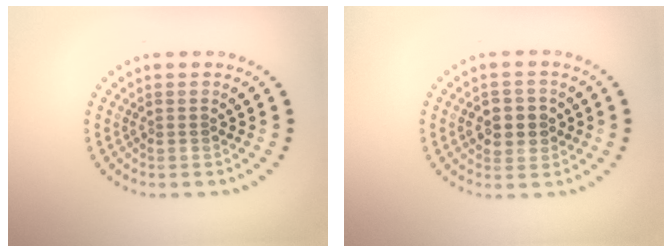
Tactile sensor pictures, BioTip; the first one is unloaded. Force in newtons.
{"total": 2.9, "press": 2.8, "slide": 0.6}